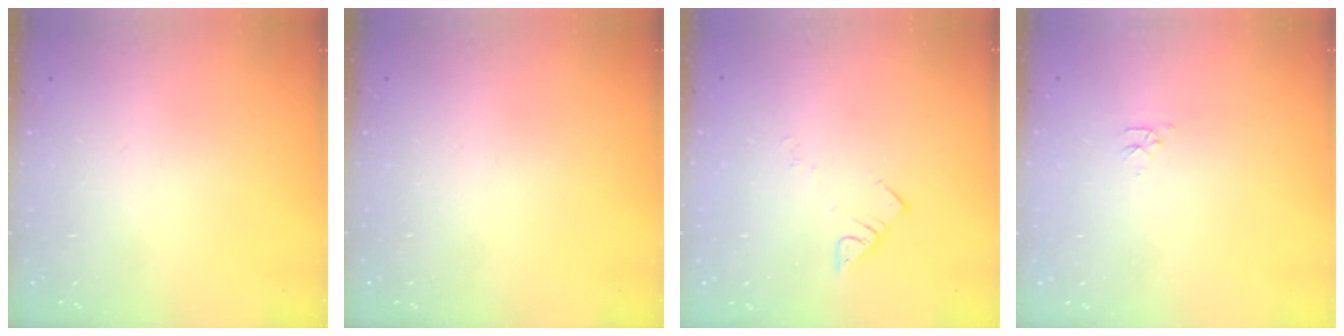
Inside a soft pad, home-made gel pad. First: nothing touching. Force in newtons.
{"total": 0.0}
{"total": 3.6, "press": 3.6, "slide": 0.6}
{"total": 2.8, "press": 2.7, "slide": 0.4}